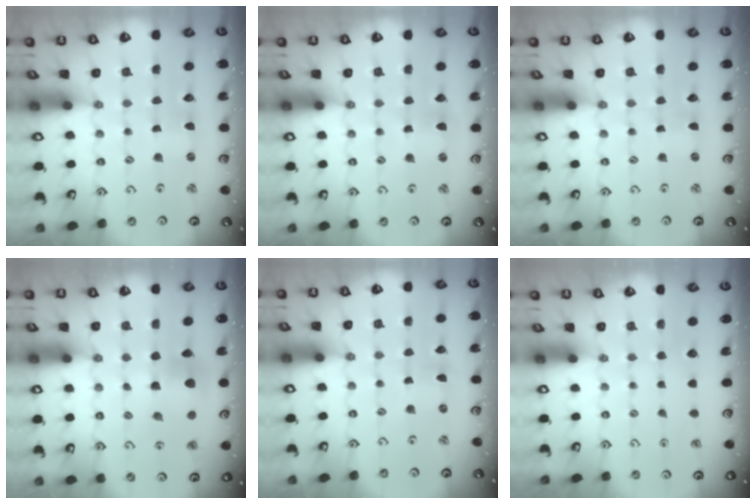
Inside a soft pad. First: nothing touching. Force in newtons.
{"total": 1.8, "press": 1.8, "slide": 0.2}
{"total": 0.0}
{"total": 6.8, "press": 6.8, "slide": 0.2}
{"total": 0.0}
{"total": 0.0}